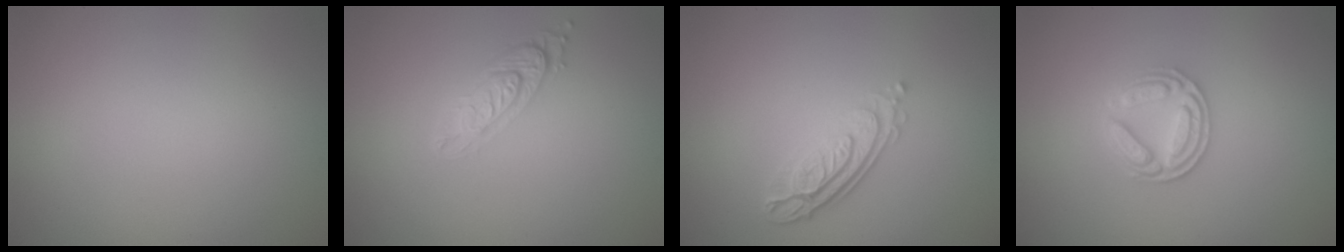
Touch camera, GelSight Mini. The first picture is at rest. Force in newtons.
{"total": 2.9, "press": 2.2, "slide": 1.9}
{"total": 4.0, "press": 2.8, "slide": 2.8}
{"total": 3.3, "press": 3.0, "slide": 1.3}